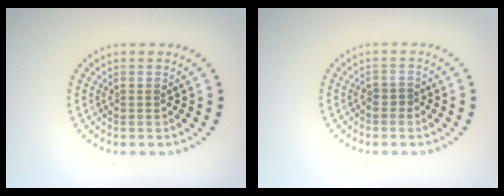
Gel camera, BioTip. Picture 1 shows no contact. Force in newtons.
{"total": 0.9, "press": 0.6, "slide": 0.6}